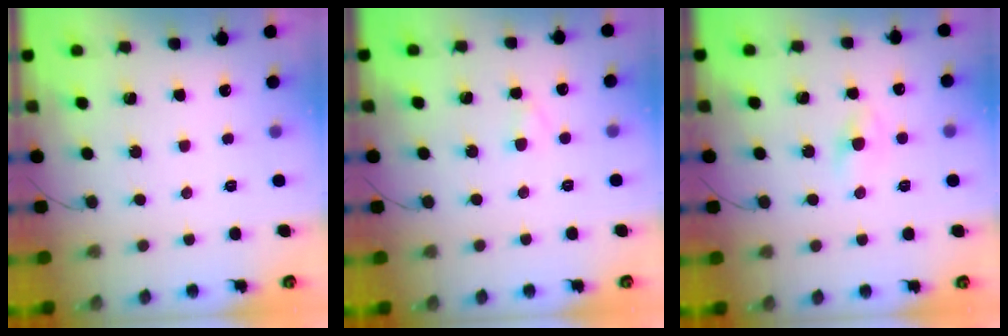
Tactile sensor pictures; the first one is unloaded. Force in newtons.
{"total": 1.6, "press": 1.4, "slide": 0.7}
{"total": 2.4, "press": 2.2, "slide": 1.1}